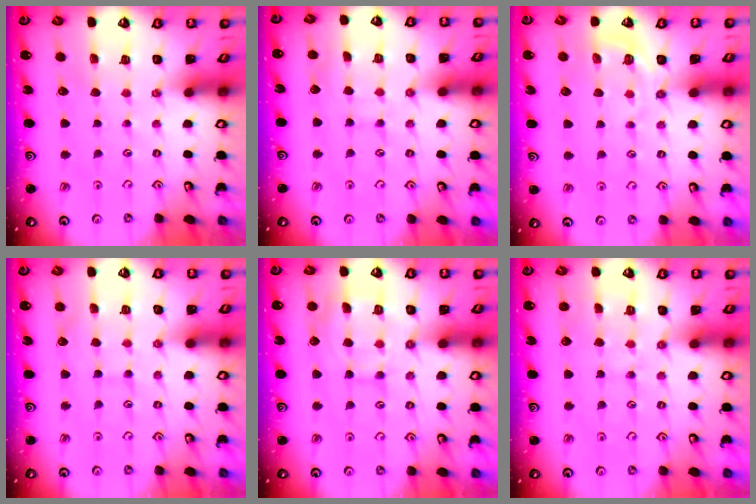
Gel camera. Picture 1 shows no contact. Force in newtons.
{"total": 4.2, "press": 4.2, "slide": 0.5}
{"total": 4.8, "press": 4.5, "slide": 1.7}
{"total": 4.5, "press": 4.4, "slide": 0.4}
{"total": 10.5, "press": 10.4, "slide": 0.8}
{"total": 5.0, "press": 4.9, "slide": 0.7}